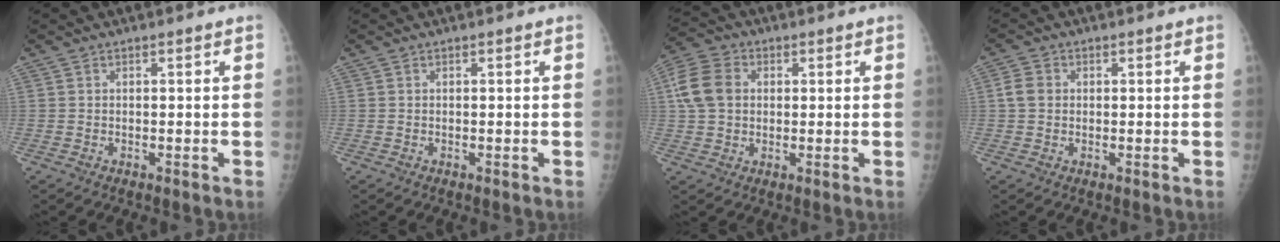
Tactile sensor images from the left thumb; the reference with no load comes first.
{"total": 0.0}
{"total": 8.7, "force": [1.4, 6.8, 5.3], "torque": [-0.102, 0.013, 0.021]}
{"total": 3.1, "force": [0.2, 2.6, 1.6], "torque": [-0.025, 0.005, 0.001]}